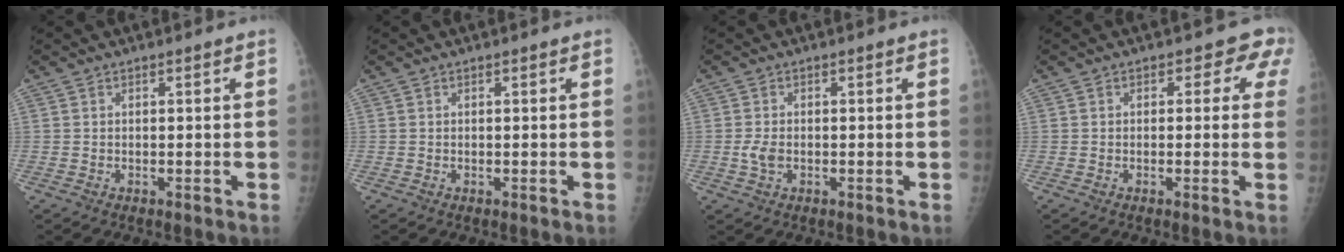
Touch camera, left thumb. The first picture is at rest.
{"total": 0.0}
{"total": 2.5, "force": [-0.6, 1.6, 1.9], "torque": [-0.037, 0.001, -0.012]}
{"total": 3.7, "force": [1.5, 2.7, 2.0], "torque": [0.019, 0.001, -0.003]}